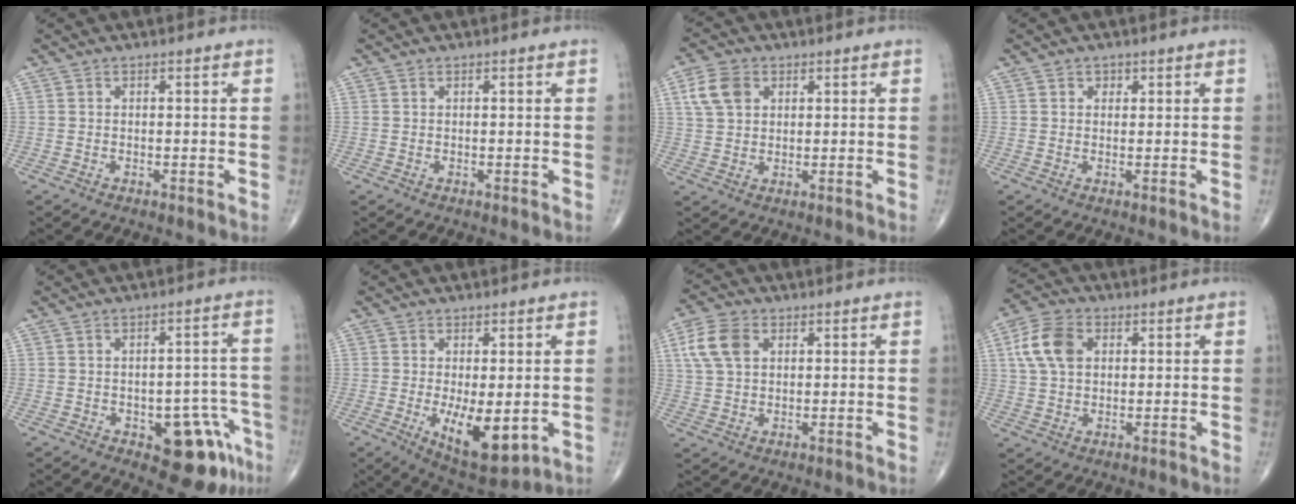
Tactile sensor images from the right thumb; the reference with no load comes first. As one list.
[{"total": 0.0}, {"total": 6.6, "force": [2.4, 4.7, 3.9], "torque": [-0.066, 0.002, 0.044]}, {"total": 1.3, "force": [0.7, 1.1, 0.4], "torque": [0.008, -0.003, 0.006]}, {"total": 11.3, "force": [-5.2, 5.5, 8.4], "torque": [-0.059, 0.035, -0.057]}, {"total": 10.4, "force": [-1.9, 4.3, 9.2], "torque": [-0.133, -0.025, -0.016]}, {"total": 7.7, "force": [2.5, 5.2, 5.2], "torque": [-0.105, 0.006, 0.047]}, {"total": 8.9, "force": [2.3, 6.1, 6.1], "torque": [-0.115, 0.008, 0.040]}]